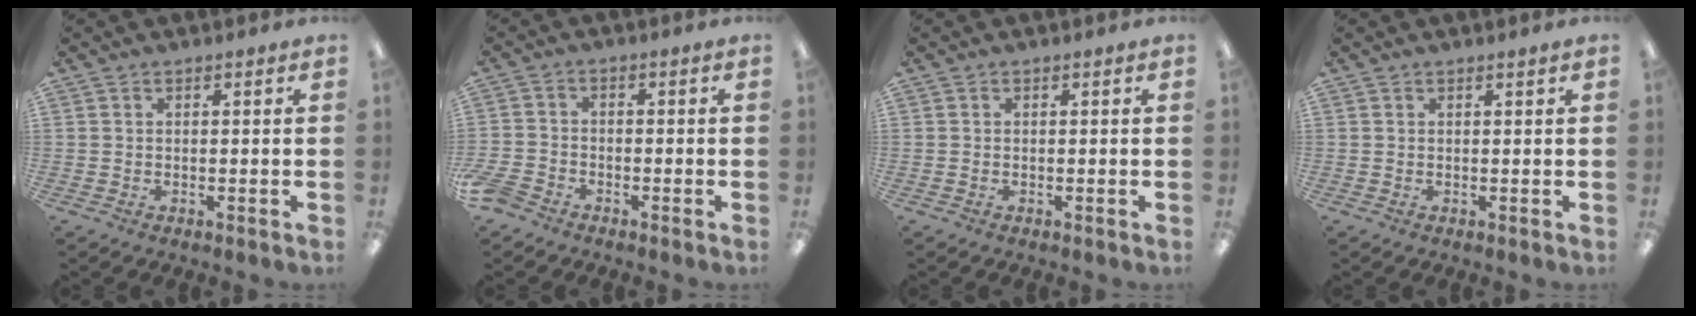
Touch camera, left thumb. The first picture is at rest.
{"total": 4.2, "force": [-3.3, 2.0, 1.5], "torque": [-0.047, 0.010, -0.068]}
{"total": 0.0}
{"total": 0.5, "force": [0.4, -0.1, 0.3], "torque": [-0.005, -0.001, 0.007]}